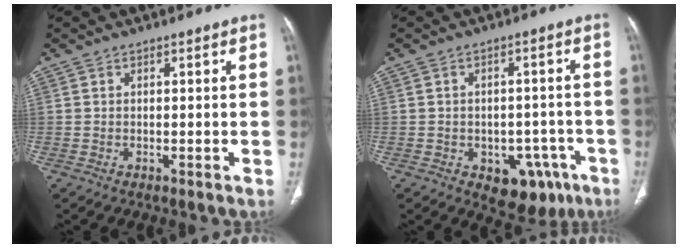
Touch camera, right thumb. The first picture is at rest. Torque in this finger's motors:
{"motor_torque": [1.39, 0.60, -0.13, 0.04, 0.13]}